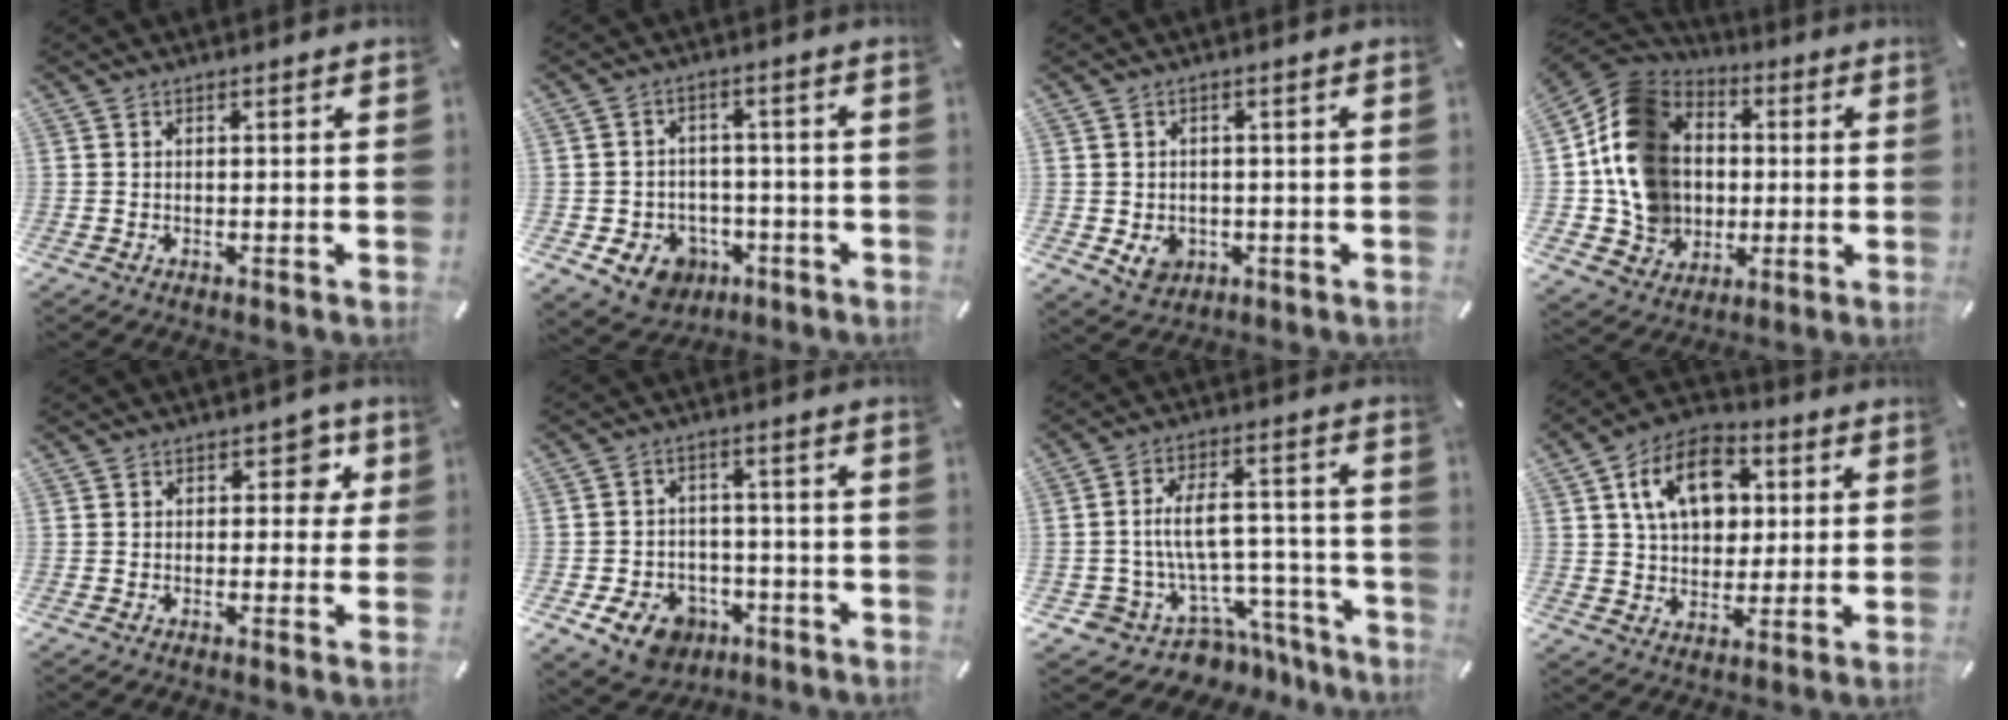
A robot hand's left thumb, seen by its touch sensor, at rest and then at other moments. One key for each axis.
{"total": 8.2, "fx": -3.7, "fy": 6.8, "fz": 2.7, "tx": -0.055, "ty": 0.029, "tz": -0.063}
{"total": 4.6, "fx": -1.0, "fy": 4.0, "fz": 2.2, "tx": -0.033, "ty": -0.003, "tz": -0.019}
{"total": 16.3, "fx": 0.0, "fy": 14.9, "fz": 6.7, "tx": -0.140, "ty": 0.008, "tz": 0.008}
{"total": 5.3, "fx": 1.8, "fy": 3.5, "fz": 3.6, "tx": -0.021, "ty": -0.006, "tz": 0.019}
{"total": 9.3, "fx": -4.7, "fy": 6.9, "fz": 4.1, "tx": -0.075, "ty": 0.033, "tz": -0.082}
{"total": 12.6, "fx": -3.6, "fy": 9.3, "fz": 7.8, "tx": -0.129, "ty": 0.010, "tz": -0.050}
{"total": 13.7, "fx": 4.0, "fy": 10.3, "fz": 8.1, "tx": -0.134, "ty": 0.006, "tz": 0.071}